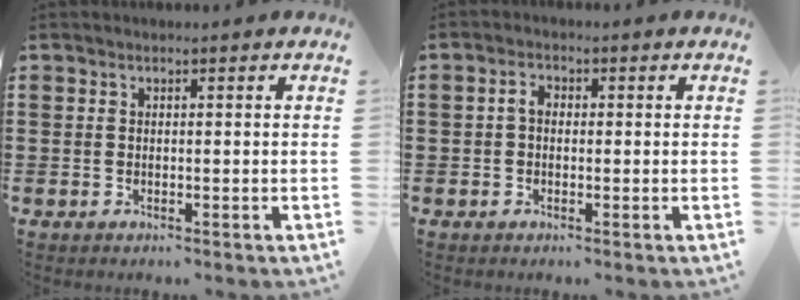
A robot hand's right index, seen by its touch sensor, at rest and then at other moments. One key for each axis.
{"total": 2.1, "fx": -0.2, "fy": 1.4, "fz": 1.6, "tx": -0.039, "ty": 0.003, "tz": -0.008}